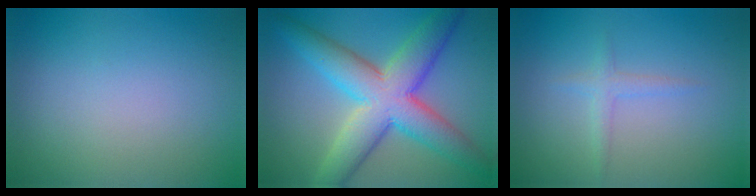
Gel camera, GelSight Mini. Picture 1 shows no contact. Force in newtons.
{"total": 9.5, "press": 9.4, "slide": 0.5}
{"total": 1.3, "press": 1.3, "slide": 0.1}